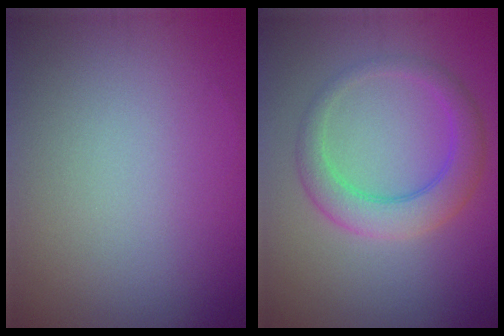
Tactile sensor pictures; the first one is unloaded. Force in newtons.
{"total": 4.1, "press": 4.1, "slide": 0.1}